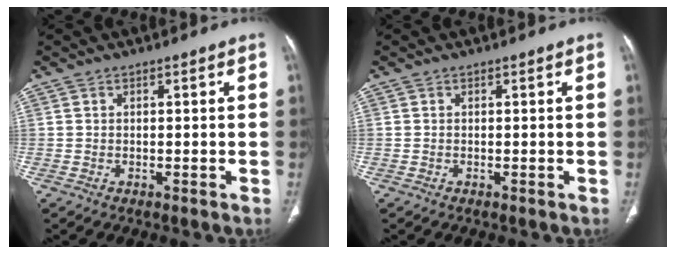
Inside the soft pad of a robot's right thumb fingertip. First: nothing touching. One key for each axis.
{"total": 0.0}